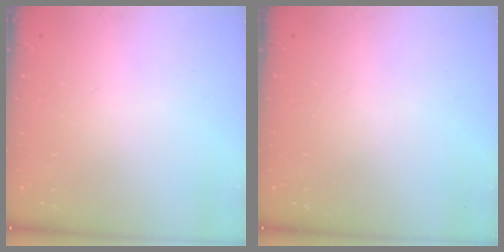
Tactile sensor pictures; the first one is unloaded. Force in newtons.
{"total": 0.0}